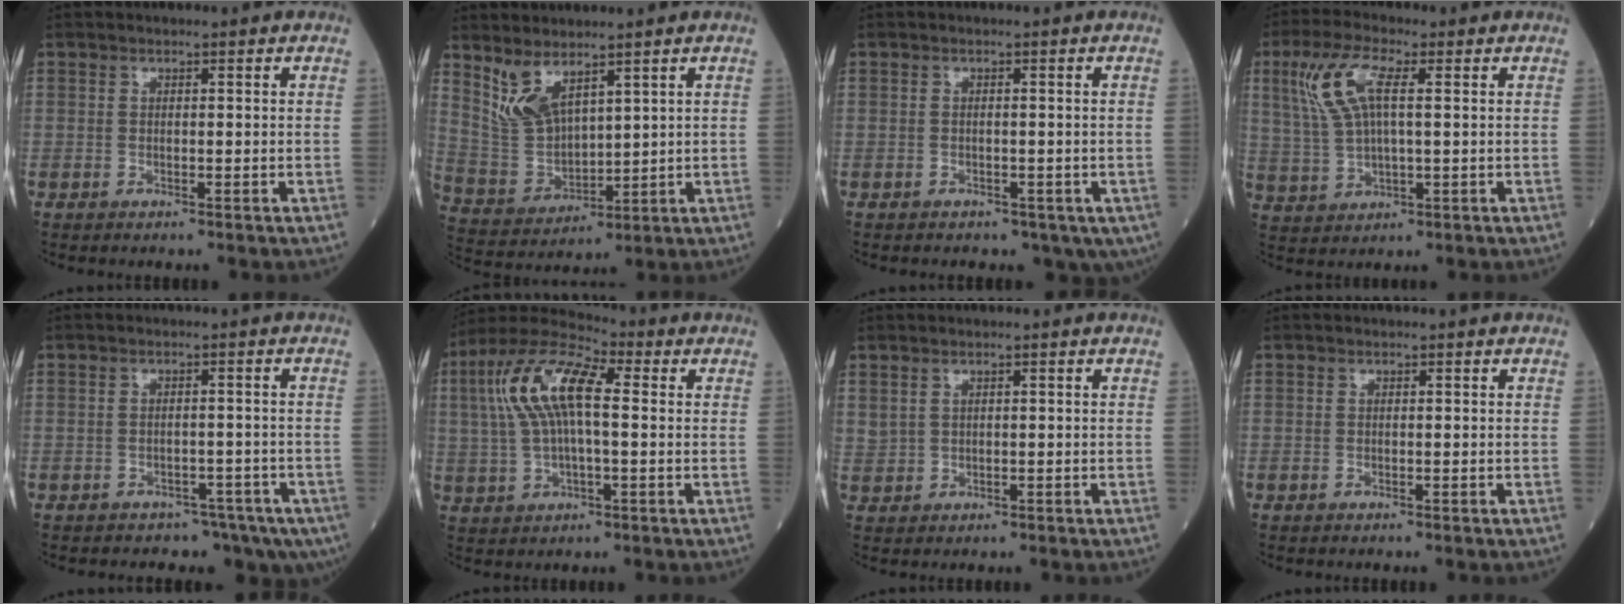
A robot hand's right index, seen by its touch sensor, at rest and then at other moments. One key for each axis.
{"total": 7.4, "fx": 5.2, "fy": 2.5, "fz": 4.6, "tx": -0.102, "ty": -0.007, "tz": 0.126}
{"total": 6.0, "fx": -3.6, "fy": 3.7, "fz": 3.2, "tx": -0.031, "ty": -0.002, "tz": -0.045}
{"total": 8.7, "fx": 2.7, "fy": 2.6, "fz": 7.8, "tx": -0.186, "ty": 0.017, "tz": 0.058}
{"total": 6.1, "fx": -4.5, "fy": 3.5, "fz": 2.0, "tx": -0.010, "ty": 0.013, "tz": -0.060}
{"total": 12.3, "fx": 2.1, "fy": 3.9, "fz": 11.5, "tx": -0.249, "ty": 0.032, "tz": 0.035}
{"total": 2.1, "fx": 1.6, "fy": 1.0, "fz": 1.0, "tx": -0.025, "ty": 0.003, "tz": 0.041}
{"total": 0.0}